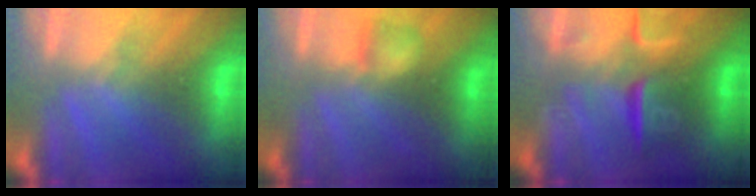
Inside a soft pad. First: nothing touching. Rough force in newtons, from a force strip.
{"total": 2.1}
{"total": 9.3}